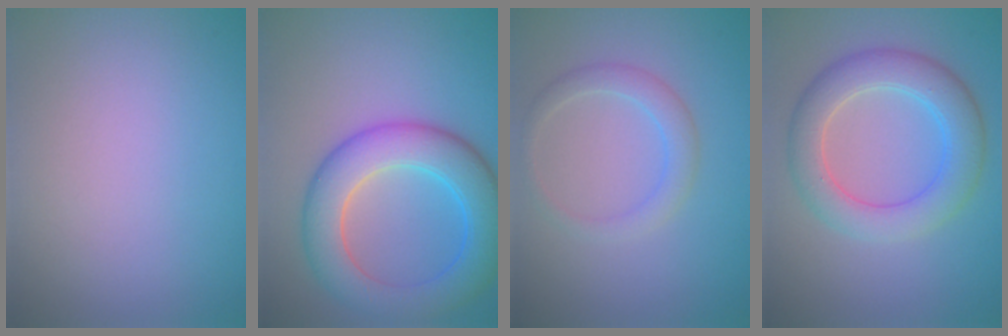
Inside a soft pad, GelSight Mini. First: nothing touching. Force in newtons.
{"total": 7.9, "press": 7.9, "slide": 0.2}
{"total": 2.2, "press": 2.2, "slide": 0.2}
{"total": 5.0, "press": 5.0, "slide": 0.0}